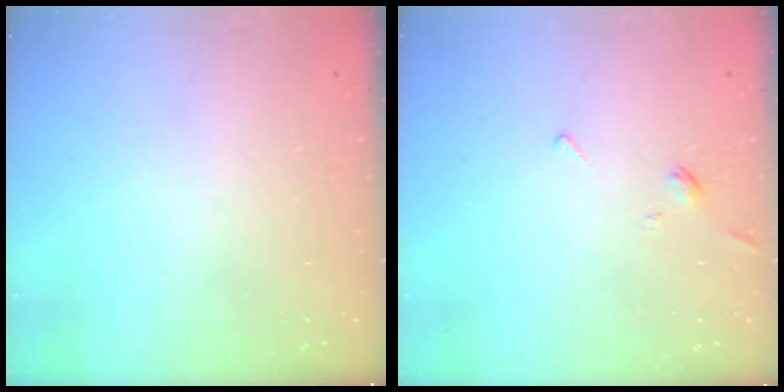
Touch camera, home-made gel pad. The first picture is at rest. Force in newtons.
{"total": 2.1, "press": 2.0, "slide": 0.6}